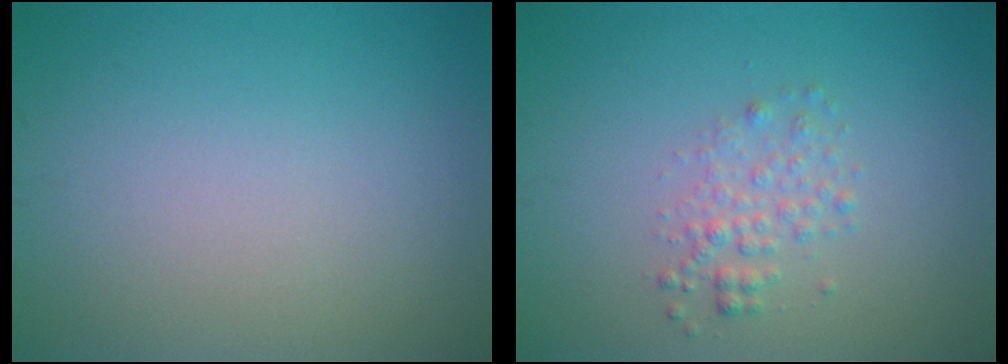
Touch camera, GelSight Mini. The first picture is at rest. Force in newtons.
{"total": 1.9, "press": 1.9, "slide": 0.1}